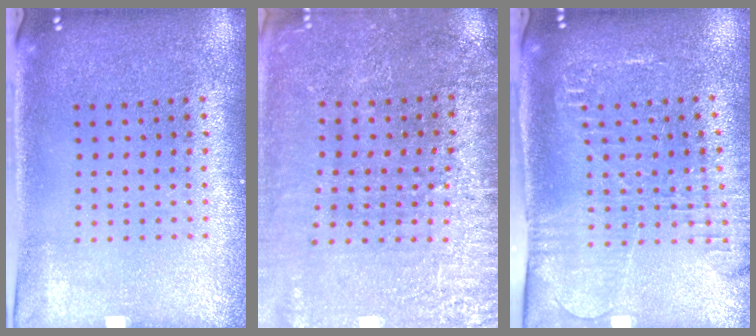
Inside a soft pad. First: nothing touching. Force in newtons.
{"total": 2.9, "press": 2.9, "slide": 0.2}
{"total": 1.9, "press": 1.9, "slide": 0.3}